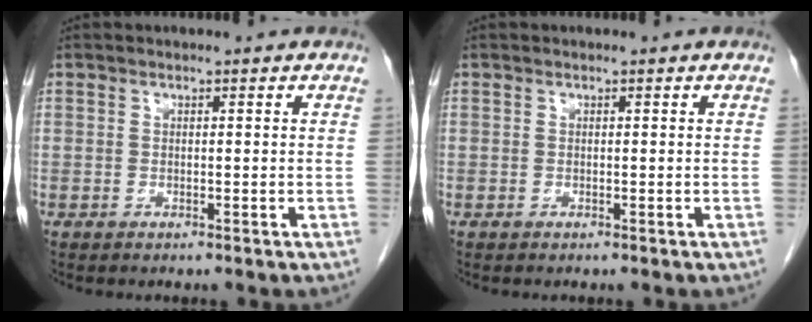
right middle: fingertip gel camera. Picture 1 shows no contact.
{"total": 0.0}